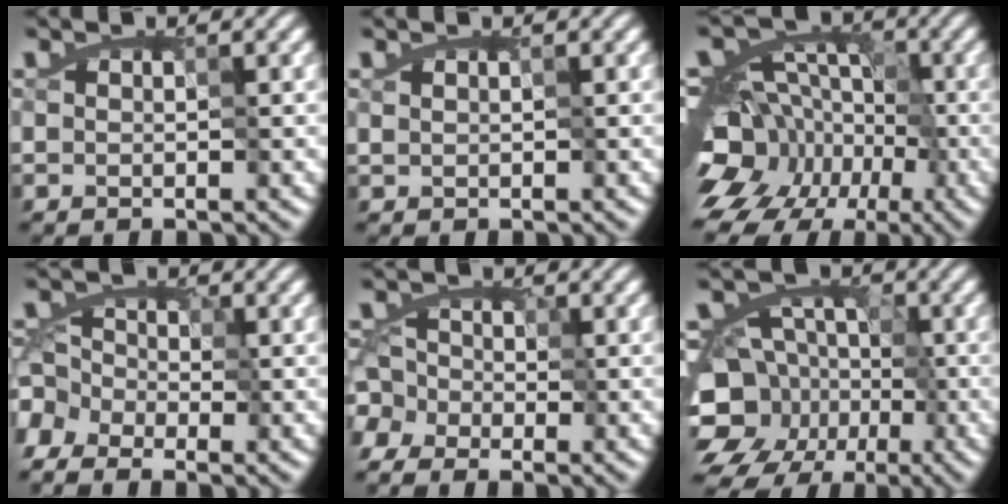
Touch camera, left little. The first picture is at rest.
{"total": 0.5, "force": [0.4, 0.3, 0.2], "torque": [-0.008, 0.000, 0.011]}
{"total": 14.3, "force": [-7.9, 10.1, 6.3], "torque": [-0.110, 0.002, -0.139]}
{"total": 6.1, "force": [-4.1, 4.0, 2.0], "torque": [-0.029, 0.012, -0.103]}
{"total": 5.1, "force": [-2.6, 4.1, 1.5], "torque": [-0.020, 0.020, -0.084]}
{"total": 12.7, "force": [-5.3, 10.7, 4.3], "torque": [-0.071, -0.016, -0.113]}